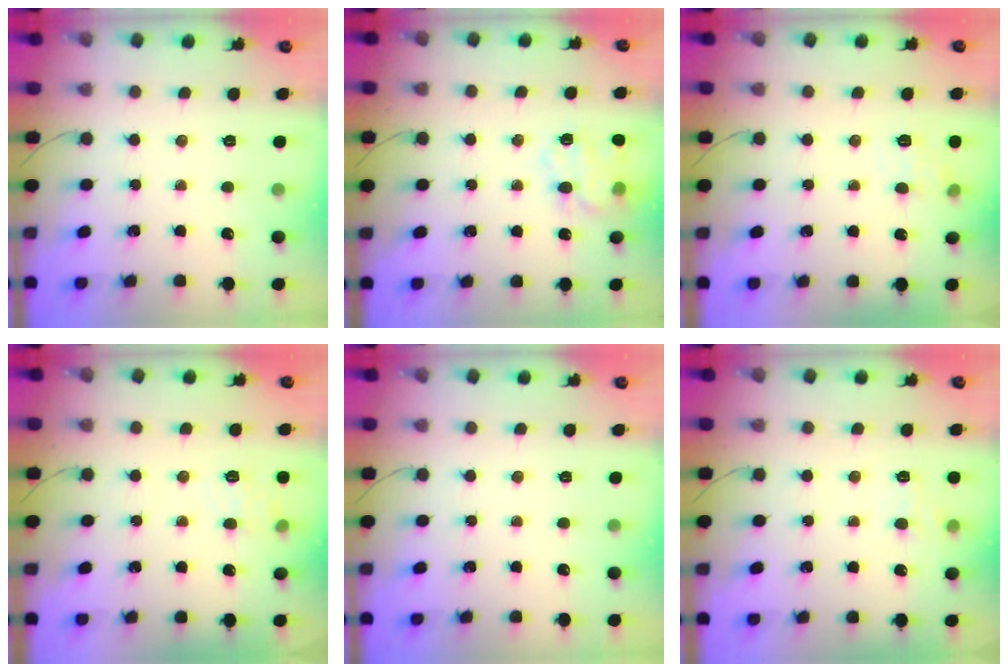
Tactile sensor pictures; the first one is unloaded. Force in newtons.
{"total": 13.6, "press": 13.5, "slide": 2.0}
{"total": 7.7, "press": 7.5, "slide": 1.6}
{"total": 6.7, "press": 6.5, "slide": 1.8}
{"total": 0.0}
{"total": 7.4, "press": 7.2, "slide": 1.8}